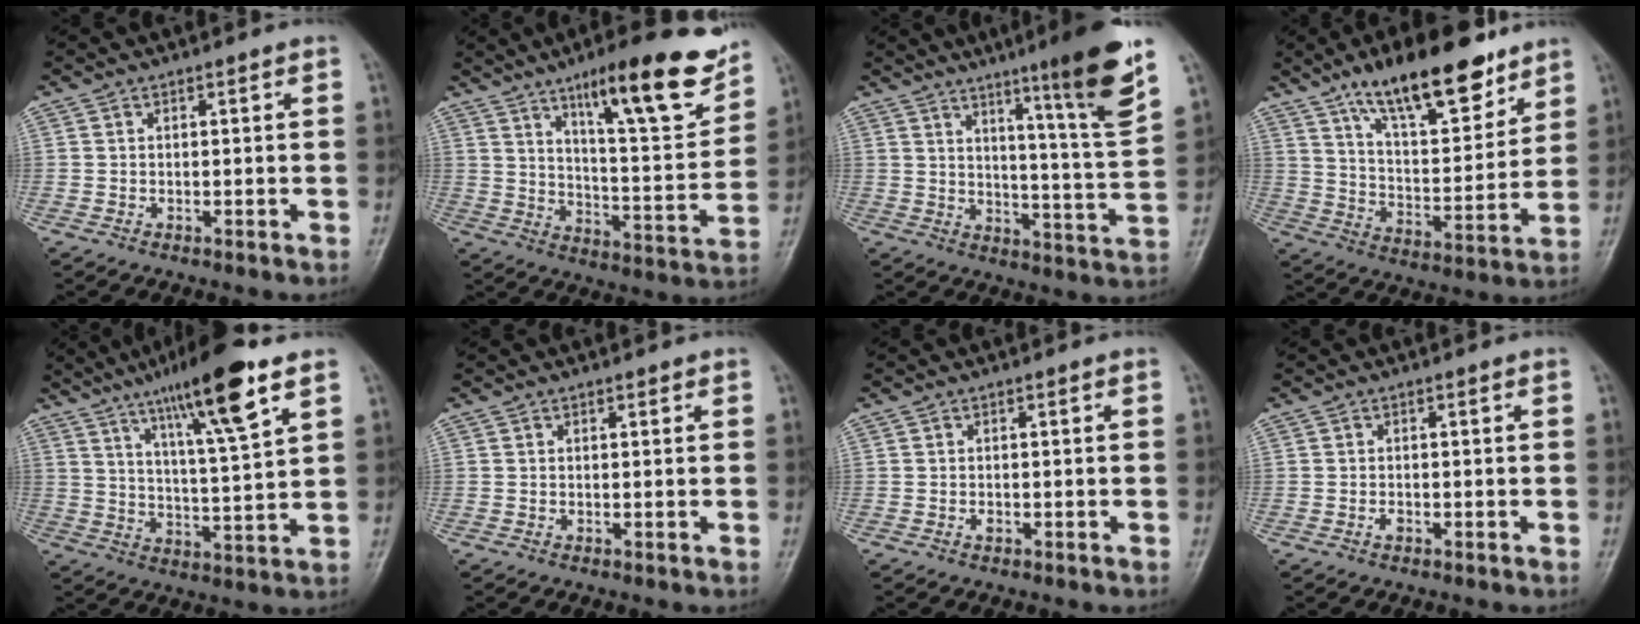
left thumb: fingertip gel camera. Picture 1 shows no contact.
{"total": 19.8, "force": [12.6, 4.5, 14.6], "torque": [-0.177, -0.065, 0.196]}
{"total": 16.0, "force": [9.6, 0.5, 12.8], "torque": [-0.170, -0.057, 0.142]}
{"total": 19.7, "force": [13.3, 7.0, 12.7], "torque": [-0.159, -0.063, 0.223]}
{"total": 15.7, "force": [9.5, 2.2, 12.4], "torque": [-0.199, -0.039, 0.158]}
{"total": 0.9, "force": [0.6, 0.5, 0.4], "torque": [0.000, -0.003, 0.005]}
{"total": 0.7, "force": [-0.2, 0.5, 0.5], "torque": [-0.006, 0.000, -0.005]}
{"total": 0.9, "force": [-0.3, 0.6, 0.6], "torque": [-0.007, 0.000, -0.007]}